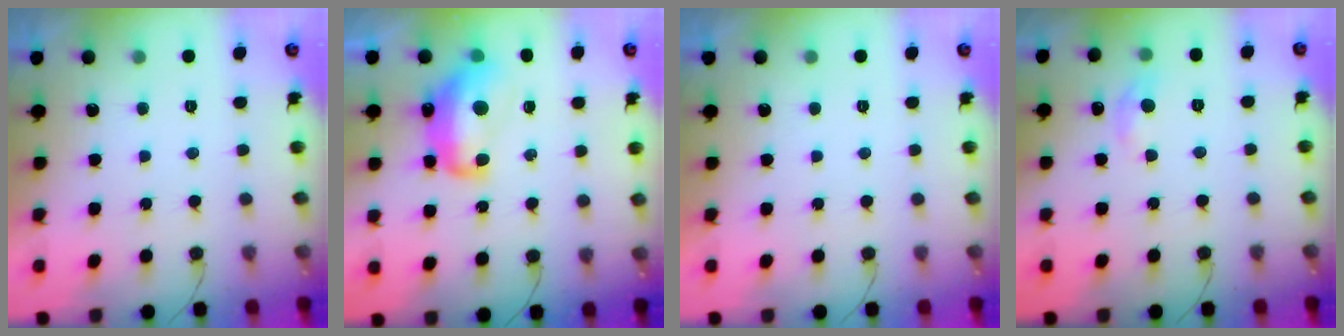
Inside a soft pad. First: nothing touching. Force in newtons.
{"total": 13.1, "press": 13.1, "slide": 1.3}
{"total": 0.0}
{"total": 6.6, "press": 6.6, "slide": 0.9}